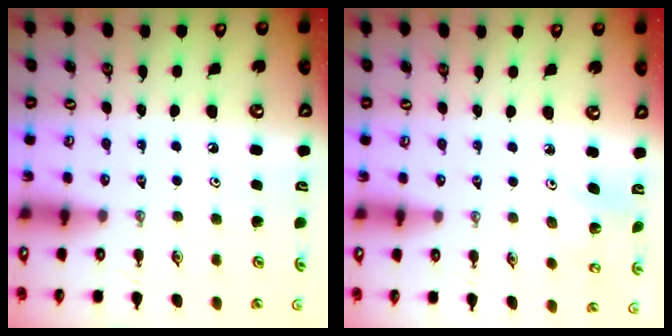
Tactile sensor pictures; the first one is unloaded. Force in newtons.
{"total": 2.3, "press": 2.3, "slide": 0.2}